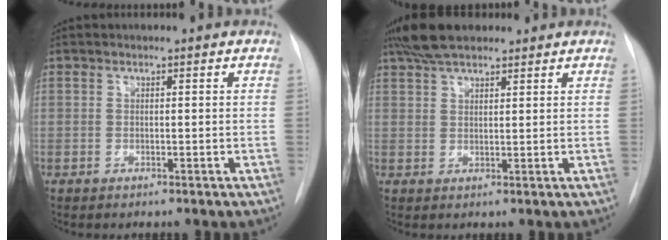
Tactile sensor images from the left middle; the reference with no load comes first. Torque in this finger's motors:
{"motor_torque": [0.73, -0.69, 0.12, 0.04]}